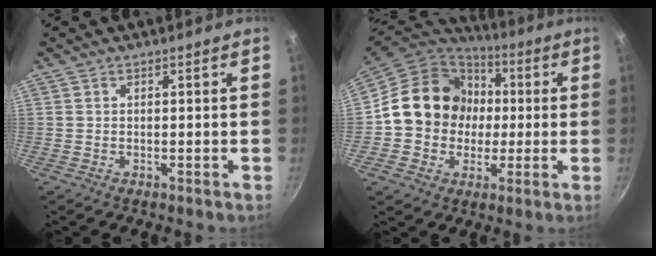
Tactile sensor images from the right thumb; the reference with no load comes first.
{"total": 17.4, "force": [1.1, 15.4, 8.0], "torque": [-0.107, 0.032, 0.011]}